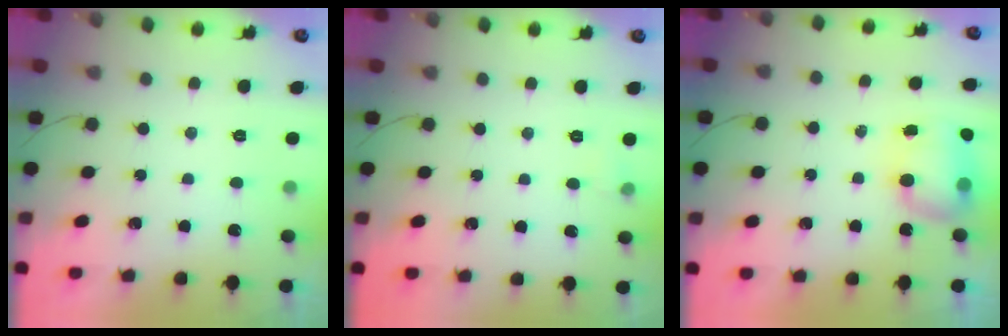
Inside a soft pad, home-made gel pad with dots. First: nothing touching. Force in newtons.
{"total": 3.0, "press": 2.7, "slide": 1.3}
{"total": 11.7, "press": 9.1, "slide": 7.4}